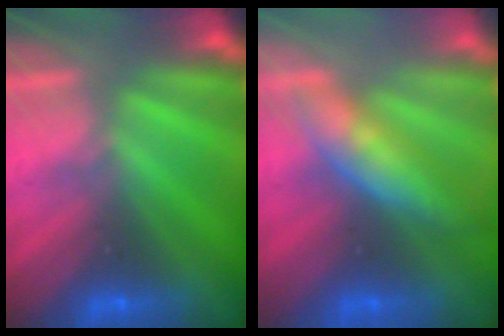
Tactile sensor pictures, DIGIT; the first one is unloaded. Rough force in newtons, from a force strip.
{"total": 3.5}